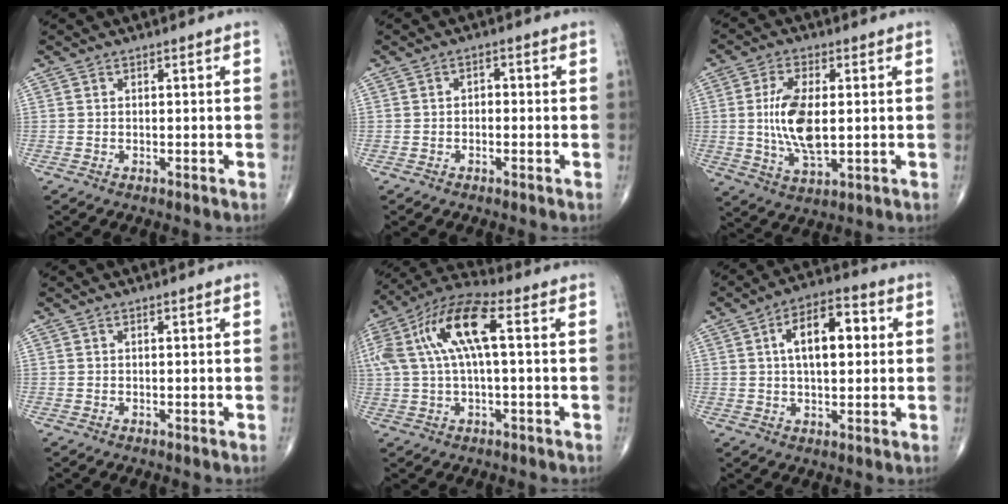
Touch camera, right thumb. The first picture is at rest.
{"total": 1.5, "force": [-0.4, 1.1, 0.9], "torque": [-0.004, 0.008, -0.011]}
{"total": 11.1, "force": [0.4, 5.0, 9.9], "torque": [-0.196, -0.010, 0.012]}
{"total": 0.0}
{"total": 16.9, "force": [3.2, 6.0, 15.4], "torque": [-0.337, 0.044, 0.053]}
{"total": 11.3, "force": [2.1, 5.7, 9.6], "torque": [-0.139, 0.018, 0.028]}